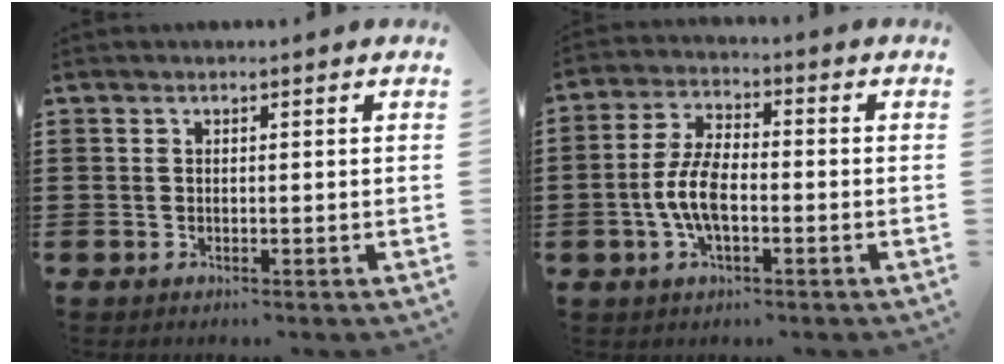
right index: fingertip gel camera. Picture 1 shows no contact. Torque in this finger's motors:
{"motor_torque": [2.14, 0.00, 0.22, 0.16]}